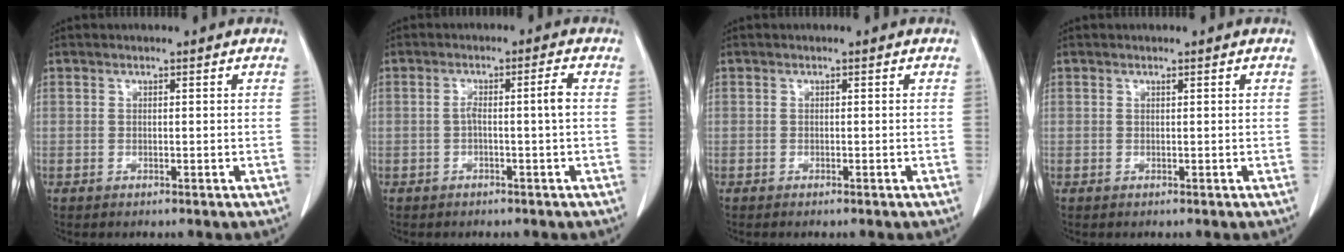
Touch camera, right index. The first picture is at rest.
{"total": 3.0, "force": [-0.4, -0.5, 2.9], "torque": [-0.053, 0.010, -0.004]}
{"total": 0.0}
{"total": 0.0}